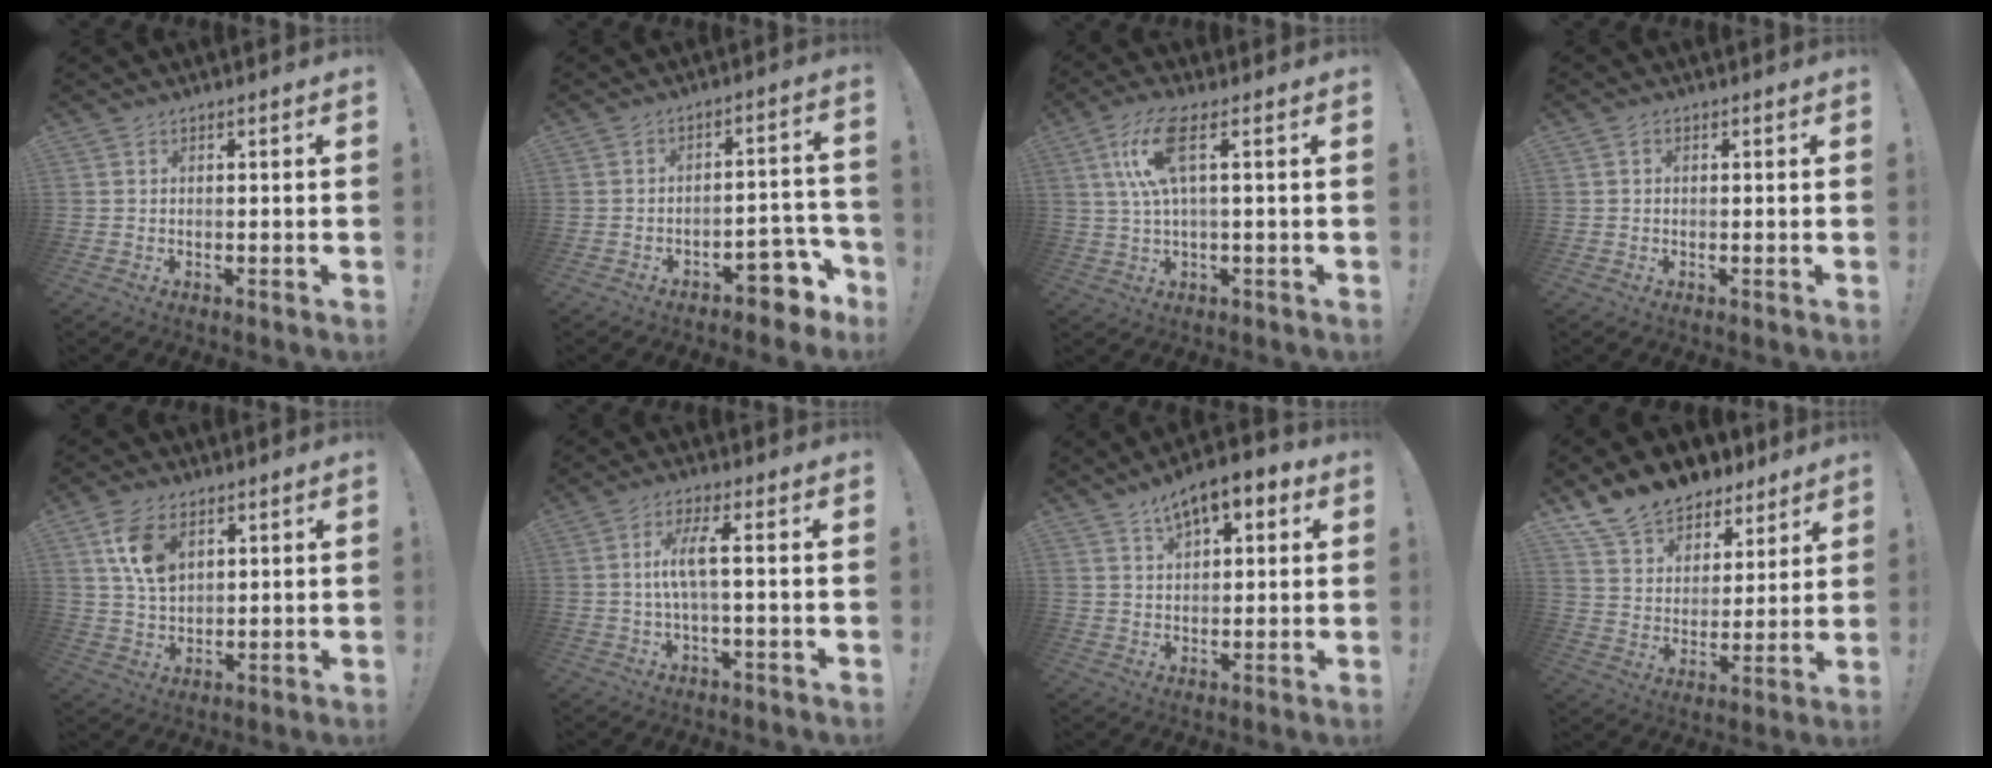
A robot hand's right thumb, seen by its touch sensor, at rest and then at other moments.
{"total": 9.4, "force": [-6.1, 4.1, 5.8], "torque": [-0.052, 0.040, -0.103]}
{"total": 11.1, "force": [3.2, 3.2, 10.2], "torque": [-0.194, -0.002, 0.055]}
{"total": 0.7, "force": [0.0, 0.6, 0.3], "torque": [-0.001, 0.001, -0.001]}
{"total": 10.3, "force": [4.5, 6.2, 6.8], "torque": [-0.127, -0.004, 0.088]}
{"total": 7.4, "force": [0.5, 1.2, 7.3], "torque": [-0.133, -0.002, 0.002]}
{"total": 8.8, "force": [5.4, 3.8, 5.8], "torque": [-0.083, -0.021, 0.094]}
{"total": 12.8, "force": [10.6, 6.7, 2.8], "torque": [-0.060, -0.082, 0.200]}